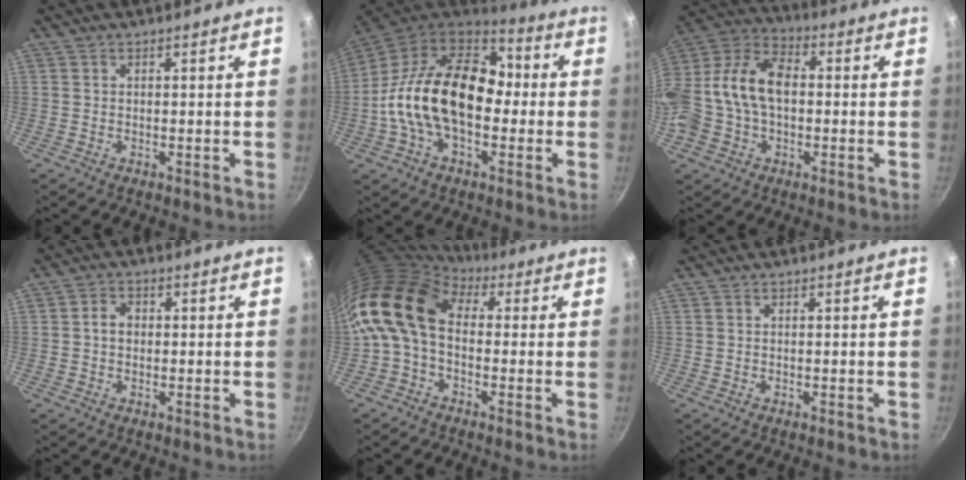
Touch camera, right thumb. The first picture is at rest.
{"total": 22.9, "force": [-1.1, 14.7, 17.5], "torque": [-0.270, 0.041, -0.036]}
{"total": 17.2, "force": [-0.4, 11.8, 12.6], "torque": [-0.225, 0.048, -0.022]}
{"total": 3.0, "force": [0.0, 2.4, 1.8], "torque": [-0.020, 0.009, -0.003]}
{"total": 13.4, "force": [1.4, 10.2, 8.6], "torque": [-0.134, 0.027, -0.002]}
{"total": 0.0}